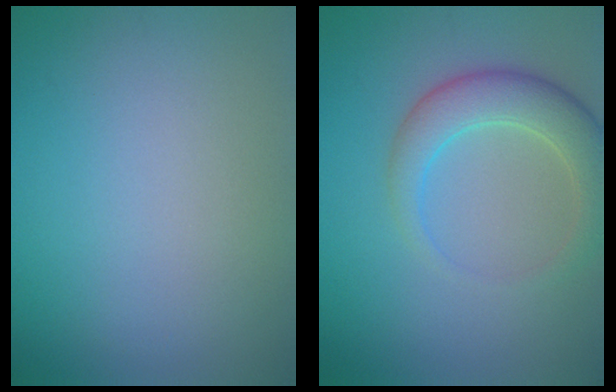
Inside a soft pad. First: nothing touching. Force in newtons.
{"total": 4.5, "press": 4.5, "slide": 0.4}